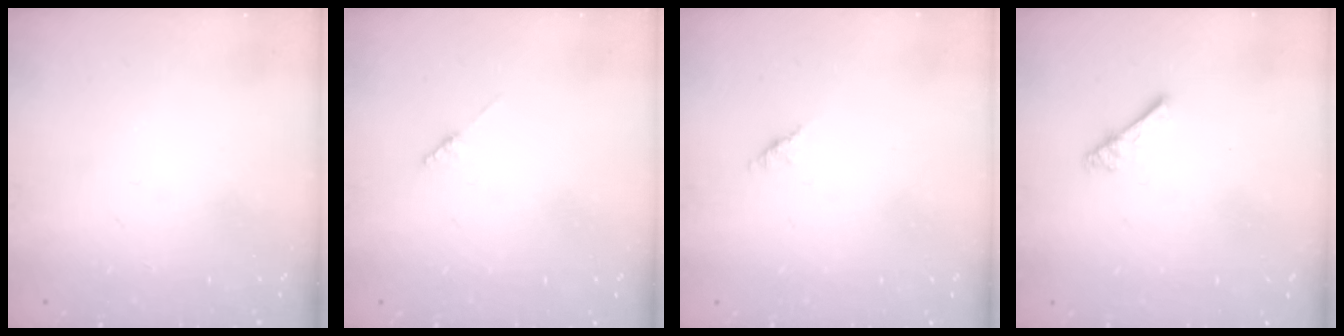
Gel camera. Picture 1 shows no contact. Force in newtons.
{"total": 1.8, "press": 1.7, "slide": 0.3}
{"total": 1.4, "press": 1.3, "slide": 0.4}
{"total": 2.4, "press": 2.4, "slide": 0.4}